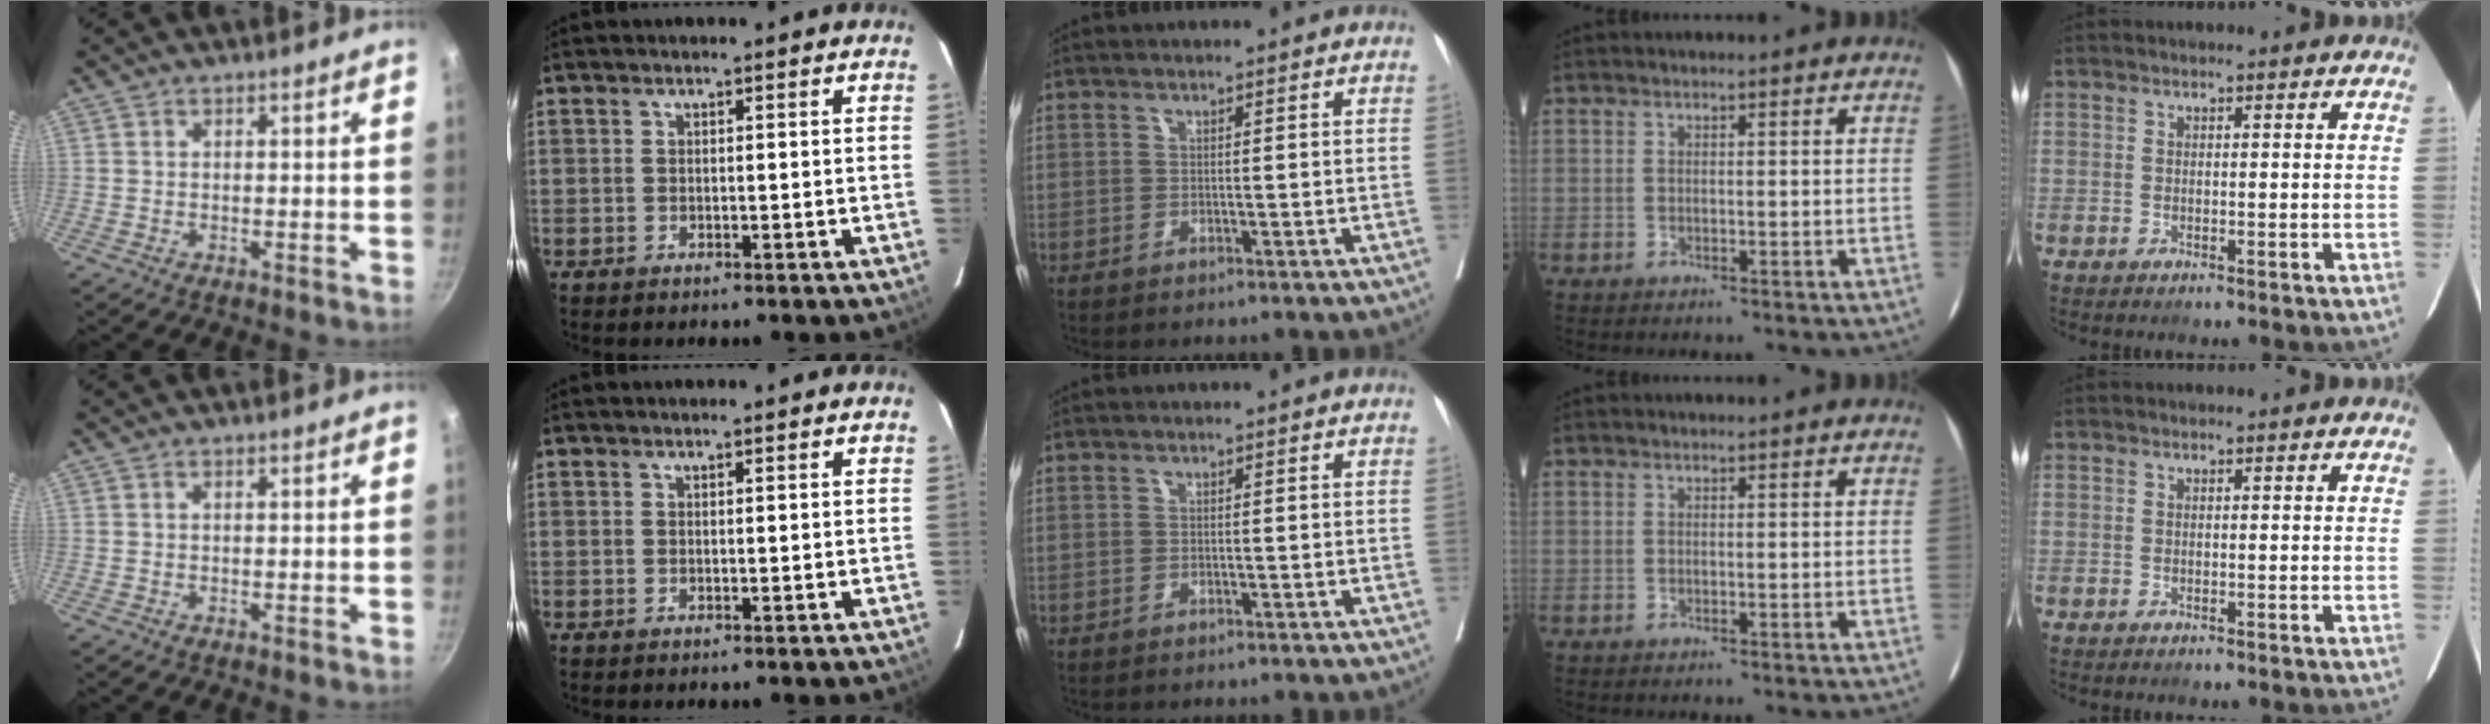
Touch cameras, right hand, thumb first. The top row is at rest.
{"index": {"total": 0.5, "force": [0.5, 0.0, 0.3], "torque": [-0.010, 0.005, 0.008]}}